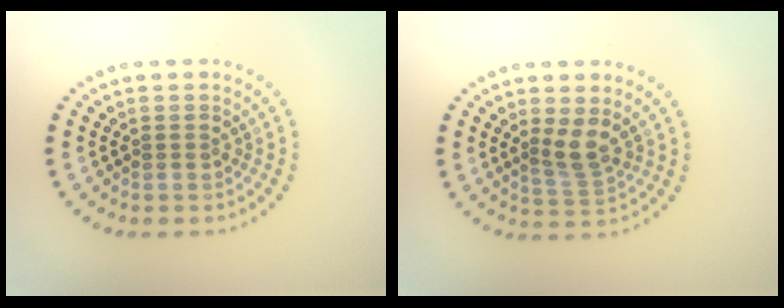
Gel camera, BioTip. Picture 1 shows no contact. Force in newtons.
{"total": 2.3, "press": 1.7, "slide": 1.6}